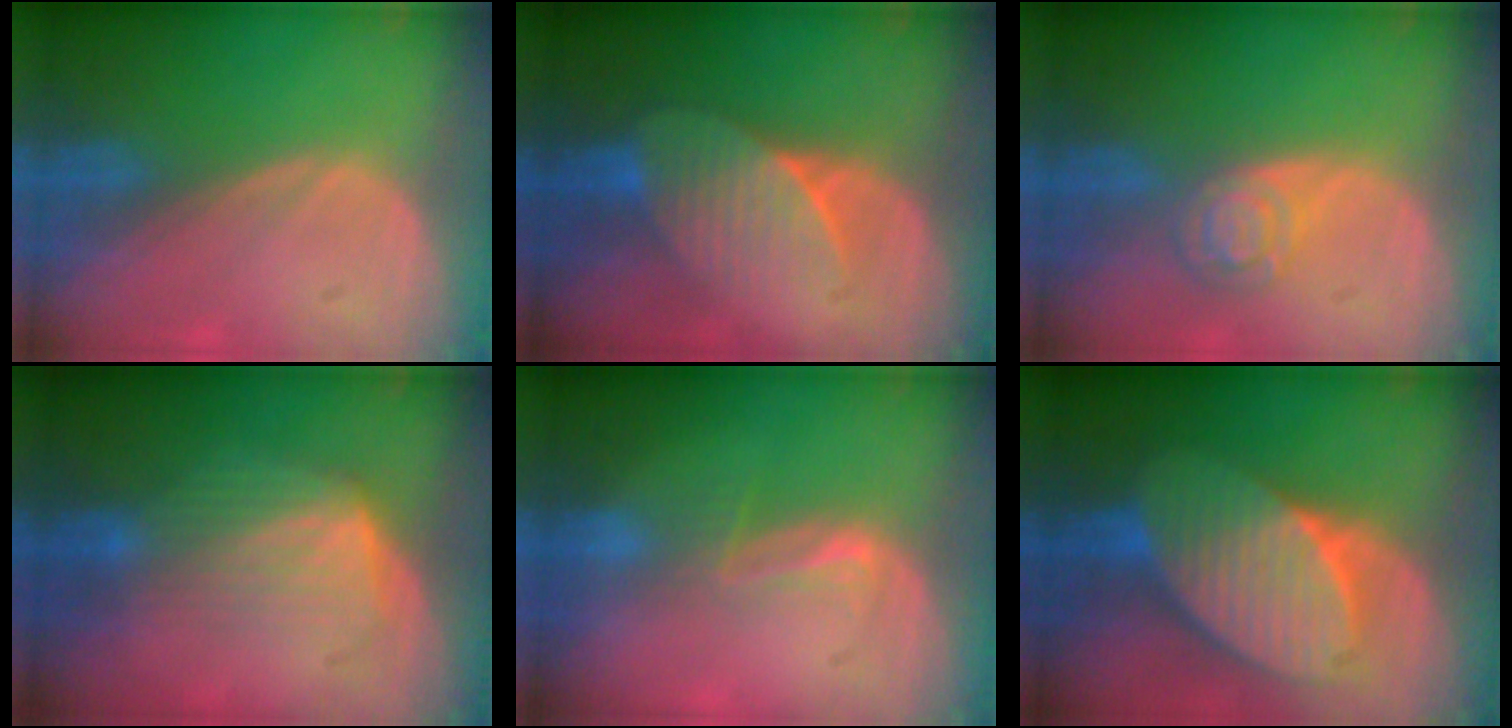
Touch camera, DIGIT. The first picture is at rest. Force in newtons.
{"total": 7.4, "press": 6.9, "slide": 2.5}
{"total": 5.1, "press": 4.4, "slide": 2.5}
{"total": 6.3, "press": 6.1, "slide": 1.6}
{"total": 2.7, "press": 2.3, "slide": 1.5}
{"total": 10.5, "press": 10.5, "slide": 0.6}